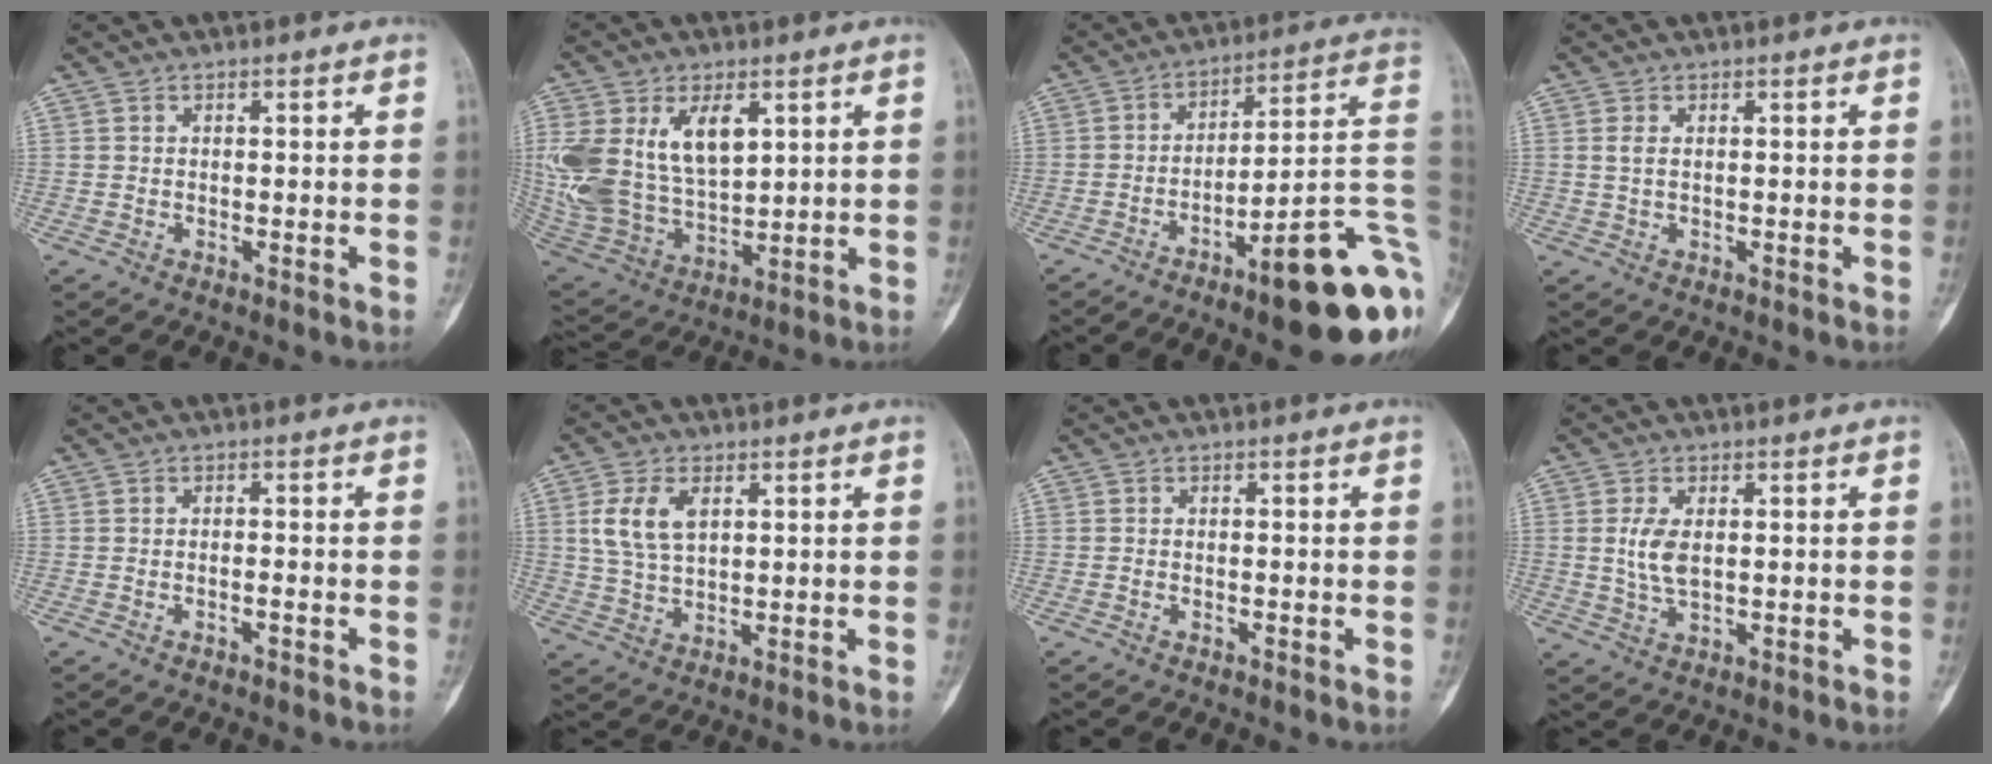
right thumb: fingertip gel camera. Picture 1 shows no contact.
{"total": 20.2, "force": [5.9, 12.4, 14.8], "torque": [-0.311, -0.014, 0.129]}
{"total": 21.3, "force": [-7.8, 4.7, 19.2], "torque": [-0.189, 0.055, -0.103]}
{"total": 1.9, "force": [0.5, 1.1, 1.5], "torque": [-0.035, 0.002, 0.013]}
{"total": 1.0, "force": [-0.8, 0.2, 0.6], "torque": [-0.014, 0.013, -0.012]}
{"total": 7.8, "force": [2.4, 4.5, 5.9], "torque": [-0.119, -0.004, 0.050]}
{"total": 0.6, "force": [-0.4, 0.3, 0.3], "torque": [-0.005, 0.004, -0.008]}
{"total": 5.2, "force": [0.7, 2.7, 4.4], "torque": [-0.092, -0.006, 0.016]}